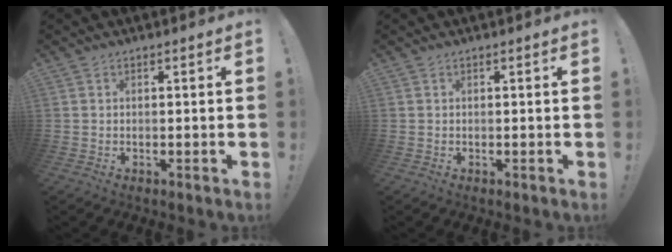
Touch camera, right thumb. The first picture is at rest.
{"total": 0.0}